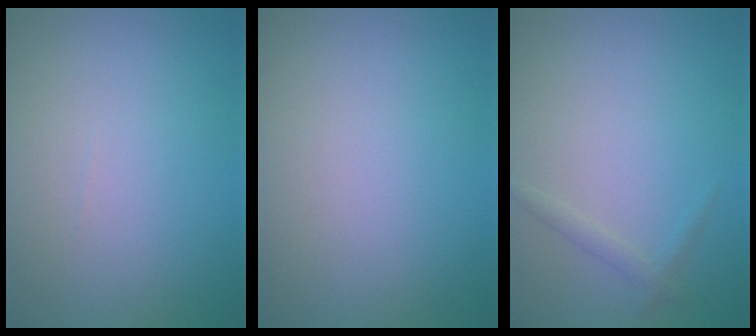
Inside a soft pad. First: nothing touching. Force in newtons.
{"total": 0.0}
{"total": 1.1, "press": 1.1, "slide": 0.1}